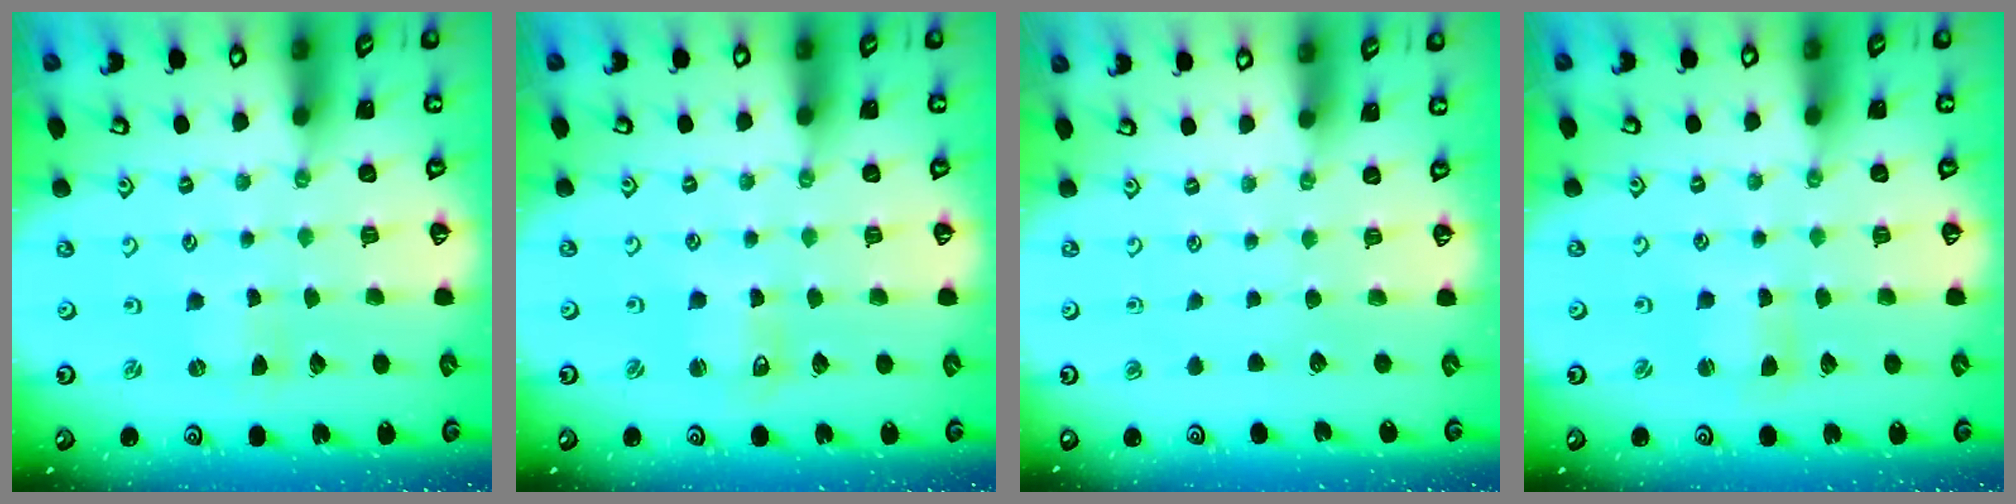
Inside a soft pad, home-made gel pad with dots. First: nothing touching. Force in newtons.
{"total": 3.2, "press": 3.2, "slide": 0.4}
{"total": 0.0}
{"total": 2.2, "press": 2.2, "slide": 0.3}